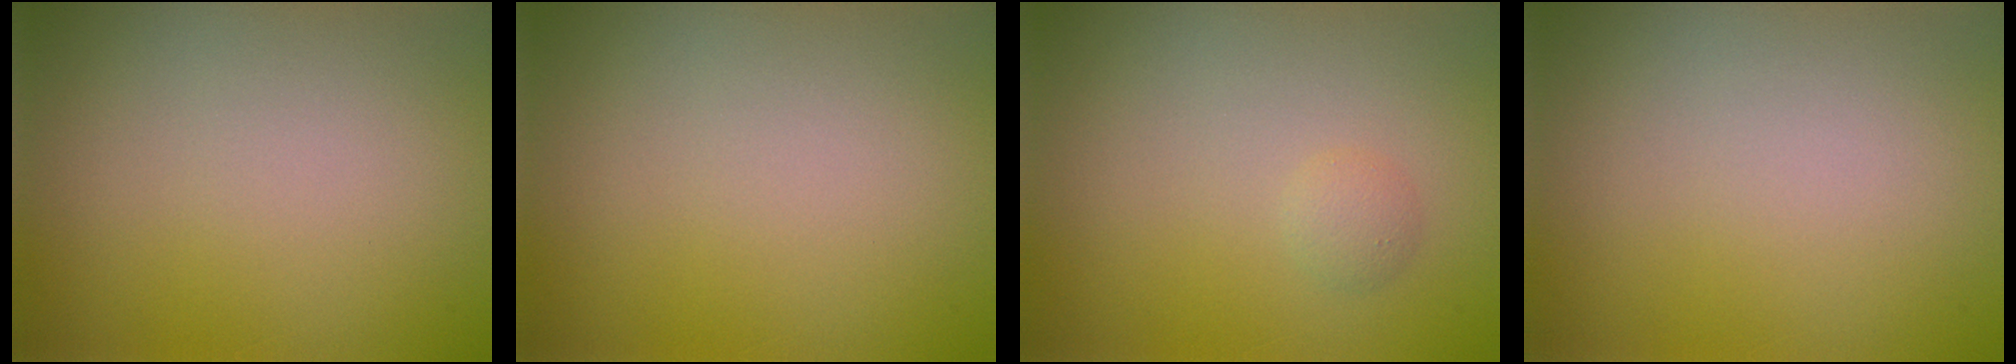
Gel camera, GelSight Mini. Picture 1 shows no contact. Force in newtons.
{"total": 0.0}
{"total": 0.9, "press": 0.9, "slide": 0.1}
{"total": 0.0}